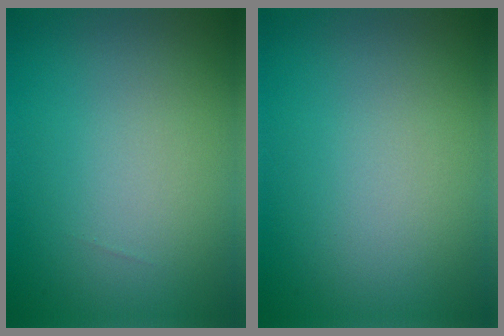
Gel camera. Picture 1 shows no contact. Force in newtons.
{"total": 0.0}